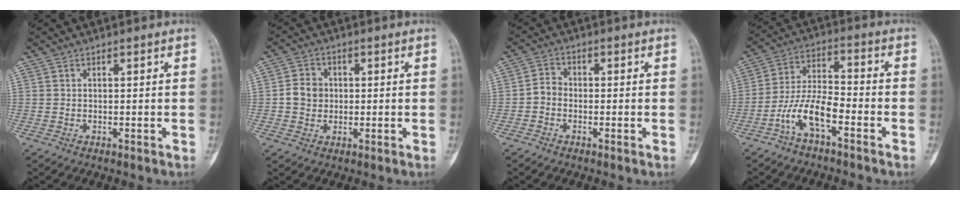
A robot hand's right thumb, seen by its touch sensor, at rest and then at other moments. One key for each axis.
{"total": 5.0, "fx": 0.0, "fy": 4.4, "fz": 2.2, "tx": -0.023, "ty": 0.008, "tz": -0.004}
{"total": 3.0, "fx": -1.0, "fy": 2.4, "fz": 1.5, "tx": -0.017, "ty": 0.011, "tz": -0.028}
{"total": 9.7, "fx": -4.9, "fy": 3.7, "fz": 7.5, "tx": -0.149, "ty": 0.048, "tz": -0.097}